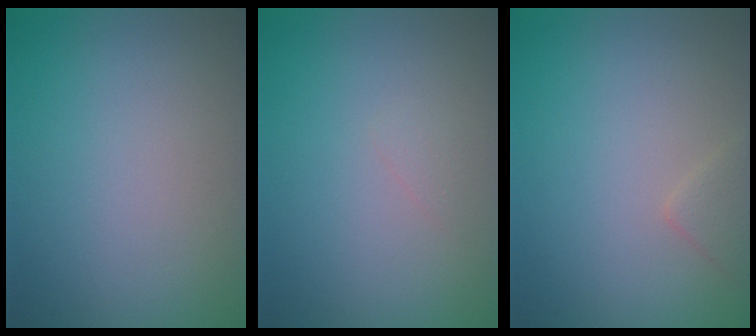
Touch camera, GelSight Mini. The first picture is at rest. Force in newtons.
{"total": 0.6, "press": 0.6, "slide": 0.0}
{"total": 1.3, "press": 1.3, "slide": 0.0}